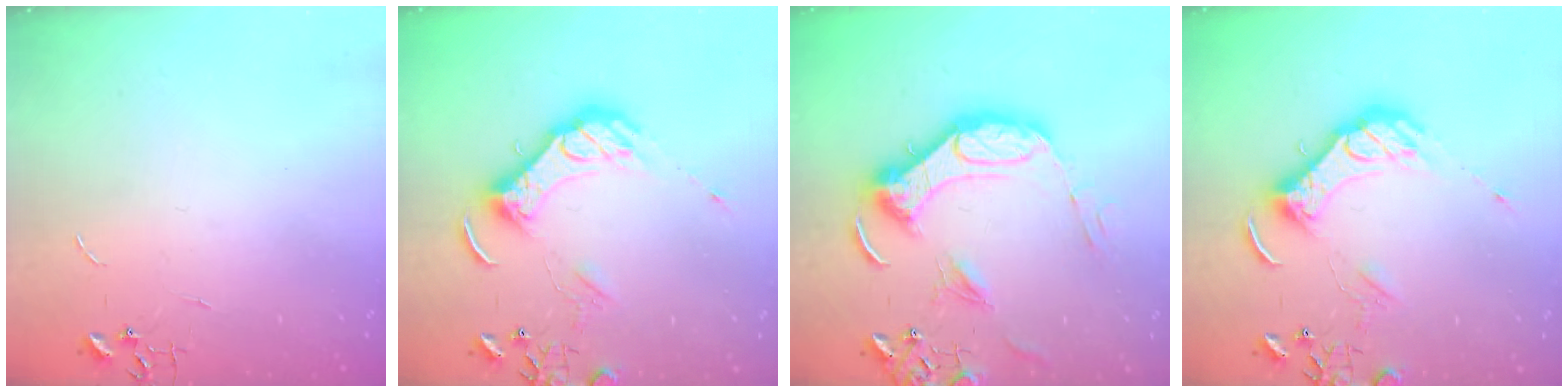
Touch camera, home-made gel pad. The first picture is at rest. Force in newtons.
{"total": 13.8, "press": 13.7, "slide": 2.2}
{"total": 17.9, "press": 17.8, "slide": 2.0}
{"total": 13.8, "press": 13.7, "slide": 2.2}